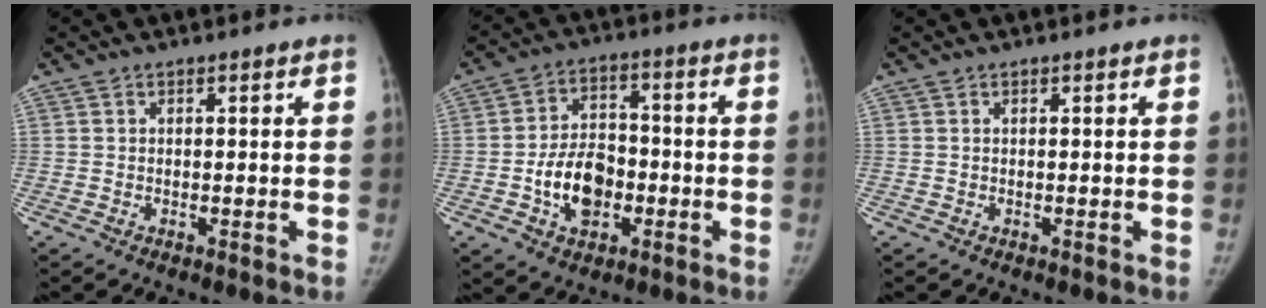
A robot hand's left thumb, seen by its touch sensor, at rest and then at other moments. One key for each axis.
{"total": 11.1, "fx": -2.9, "fy": 7.7, "fz": 7.3, "tx": -0.095, "ty": 0.021, "tz": -0.049}
{"total": 0.0}